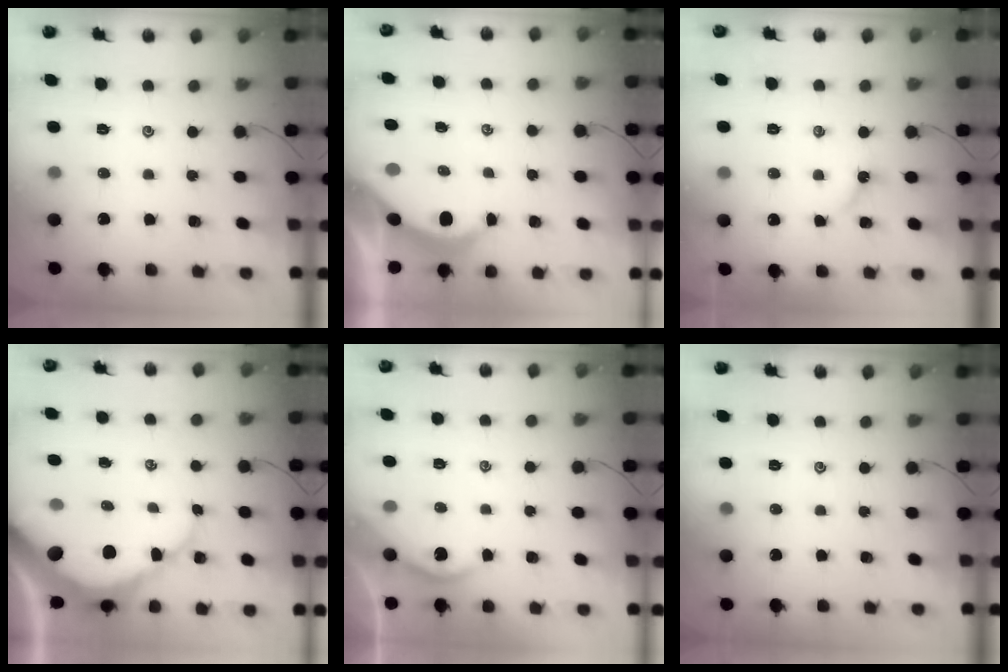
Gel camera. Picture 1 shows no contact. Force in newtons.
{"total": 3.7, "press": 3.7, "slide": 0.5}
{"total": 2.8, "press": 2.8, "slide": 0.3}
{"total": 11.6, "press": 11.5, "slide": 1.2}
{"total": 2.7, "press": 2.7, "slide": 0.2}
{"total": 0.0}